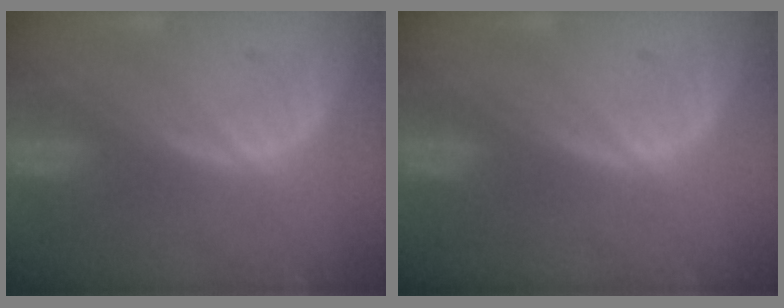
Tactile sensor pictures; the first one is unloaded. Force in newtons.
{"total": 0.0}